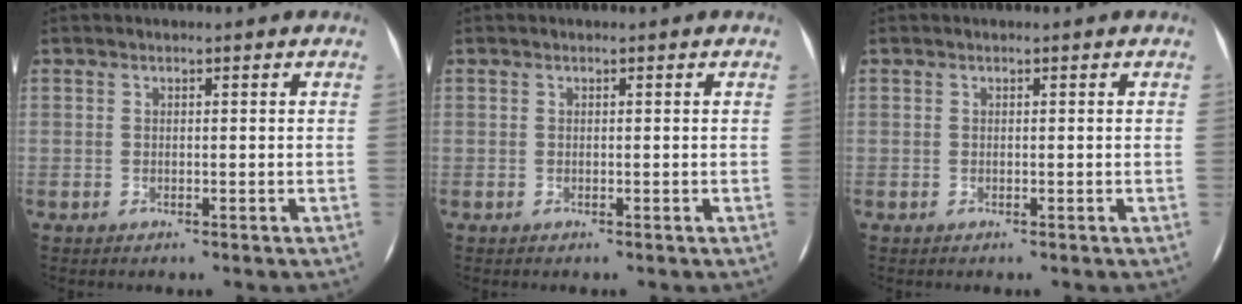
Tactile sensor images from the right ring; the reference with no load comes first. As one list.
[{"total": 0.0}, {"total": 0.0}]